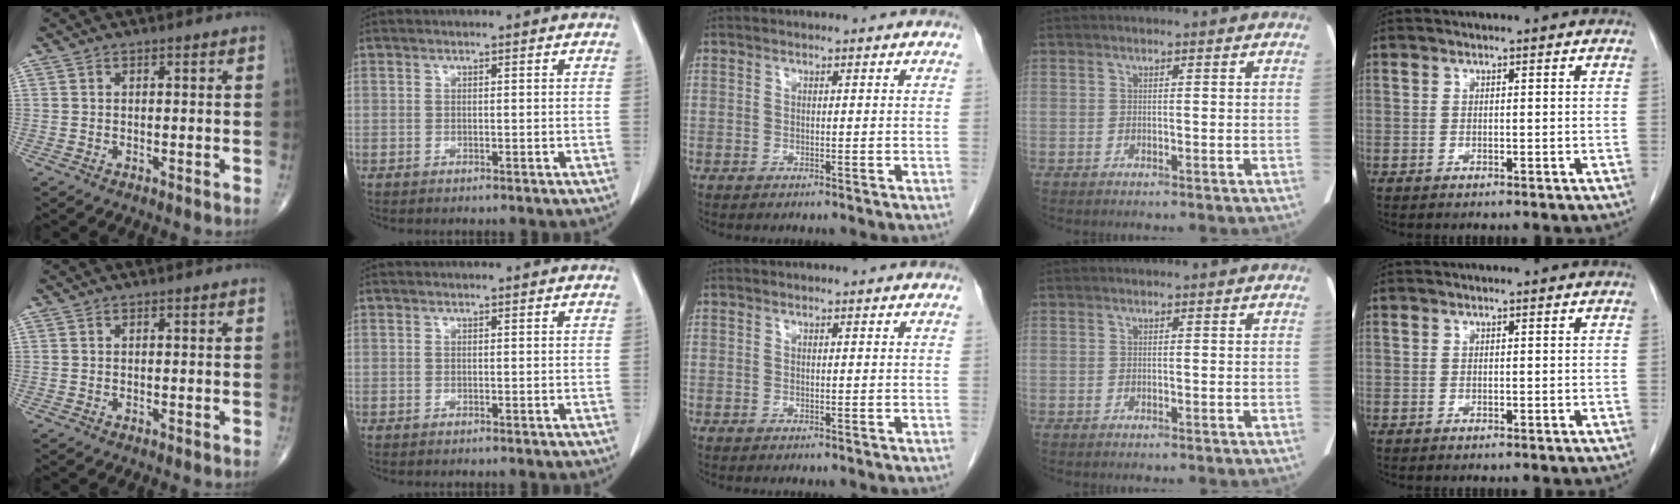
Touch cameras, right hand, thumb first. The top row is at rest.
{}